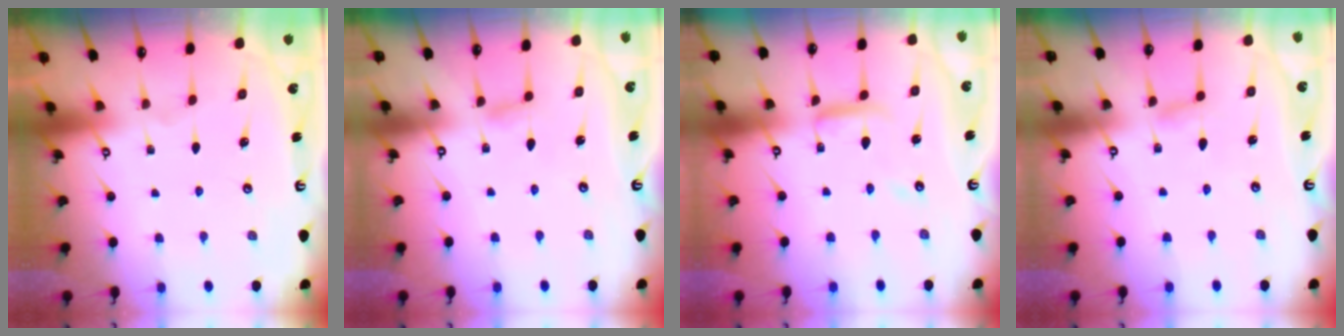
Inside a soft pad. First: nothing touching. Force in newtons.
{"total": 4.7, "press": 4.7, "slide": 0.5}
{"total": 7.7, "press": 7.7, "slide": 0.3}
{"total": 4.0, "press": 4.0, "slide": 0.4}